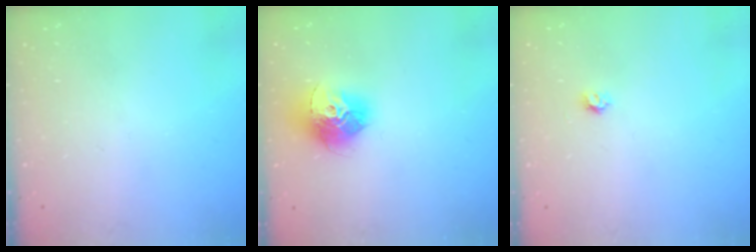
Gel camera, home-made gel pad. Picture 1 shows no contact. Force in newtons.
{"total": 14.4, "press": 14.3, "slide": 1.3}
{"total": 3.2, "press": 3.2, "slide": 0.3}